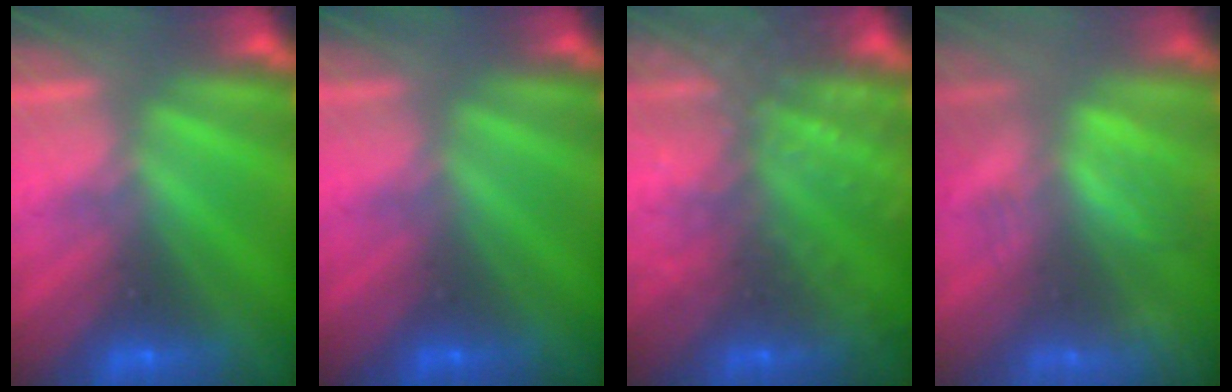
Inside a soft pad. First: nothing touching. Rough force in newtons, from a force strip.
{"total": 2.6}
{"total": 8.4}
{"total": 4.1}